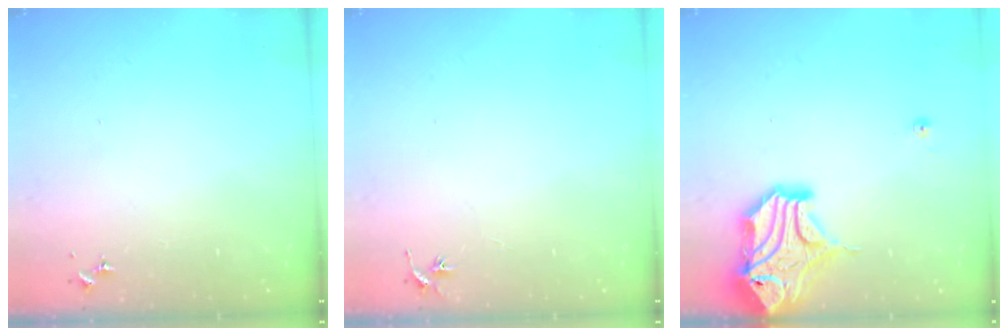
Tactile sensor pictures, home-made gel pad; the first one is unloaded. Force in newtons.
{"total": 2.9, "press": 2.9, "slide": 0.3}
{"total": 18.1, "press": 17.9, "slide": 2.5}